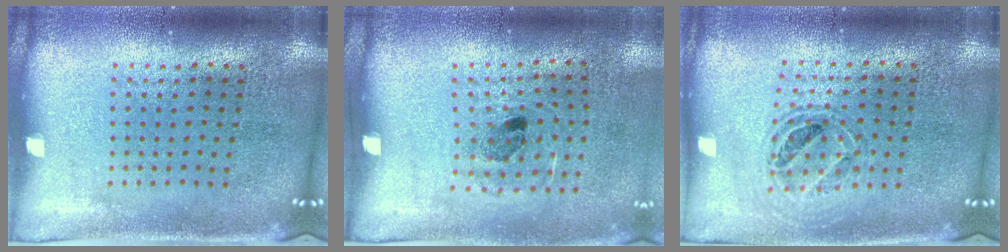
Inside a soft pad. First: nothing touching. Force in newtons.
{"total": 1.1, "press": 0.8, "slide": 0.7}
{"total": 0.9, "press": 0.9, "slide": 0.1}